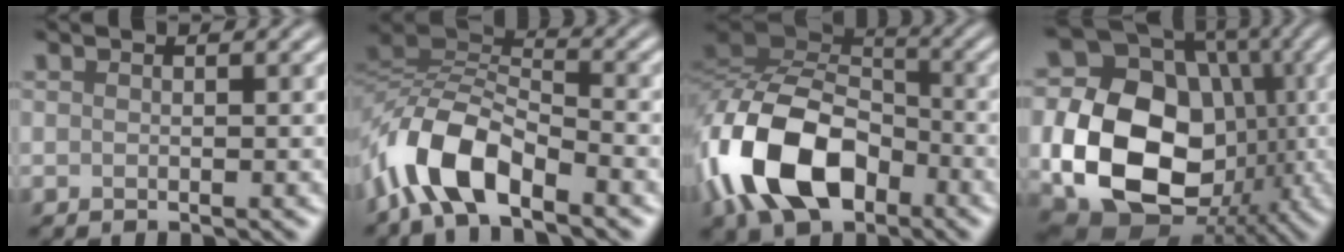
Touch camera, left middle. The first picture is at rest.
{"total": 7.7, "force": [-4.4, 3.2, 5.4], "torque": [-0.106, 0.004, -0.097]}
{"total": 12.4, "force": [-4.9, 7.5, 8.6], "torque": [-0.187, 0.005, -0.101]}
{"total": 17.2, "force": [-1.9, 13.8, 10.0], "torque": [-0.182, -0.028, -0.030]}